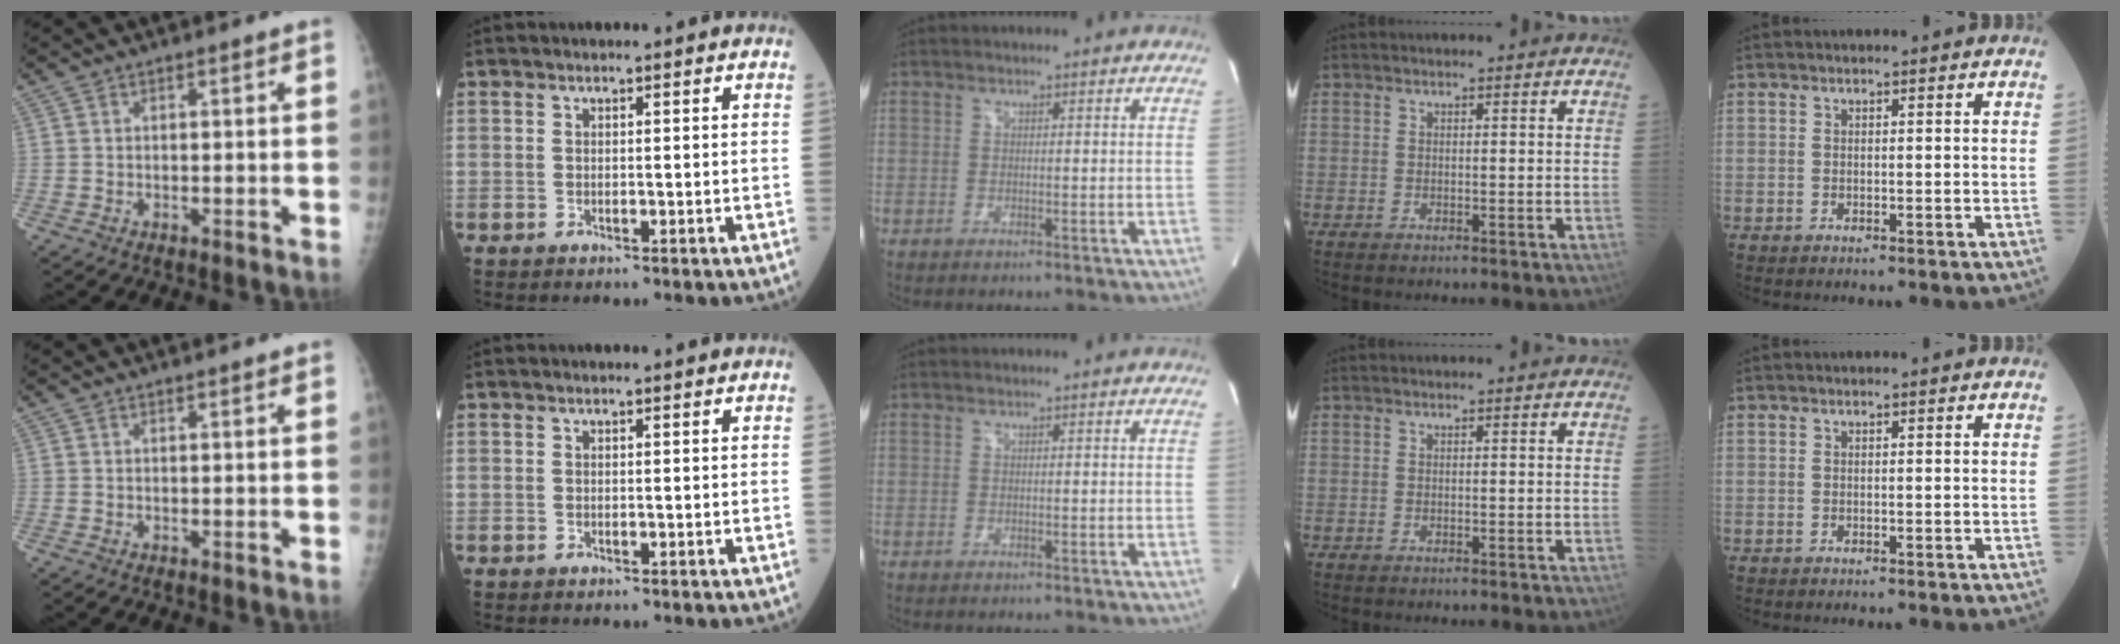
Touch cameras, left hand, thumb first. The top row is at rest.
{"thumb": {"total": 0.8, "force": [0.7, 0.1, 0.3], "torque": [-0.003, 0.001, 0.011]}, "index": {"total": 1.3, "force": [1.2, 0.0, 0.4], "torque": [-0.008, 0.004, 0.015]}}